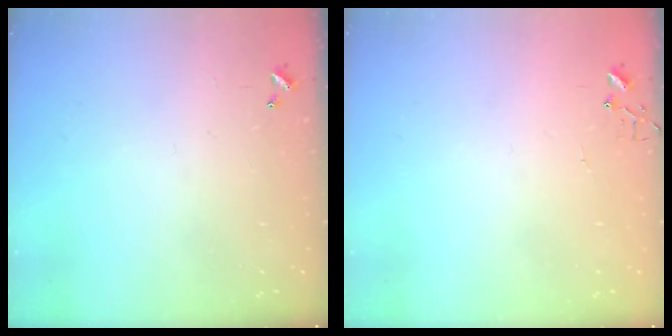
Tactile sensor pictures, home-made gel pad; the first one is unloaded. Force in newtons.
{"total": 3.6, "press": 3.6, "slide": 0.4}